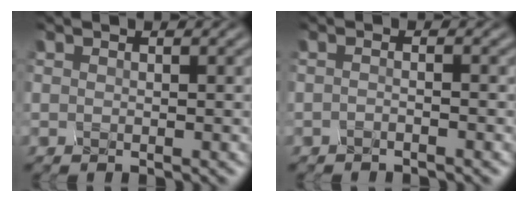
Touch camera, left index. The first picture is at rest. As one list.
[{"total": 1.0, "force": [-0.8, 0.1, 0.6], "torque": [-0.011, -0.011, -0.027]}]